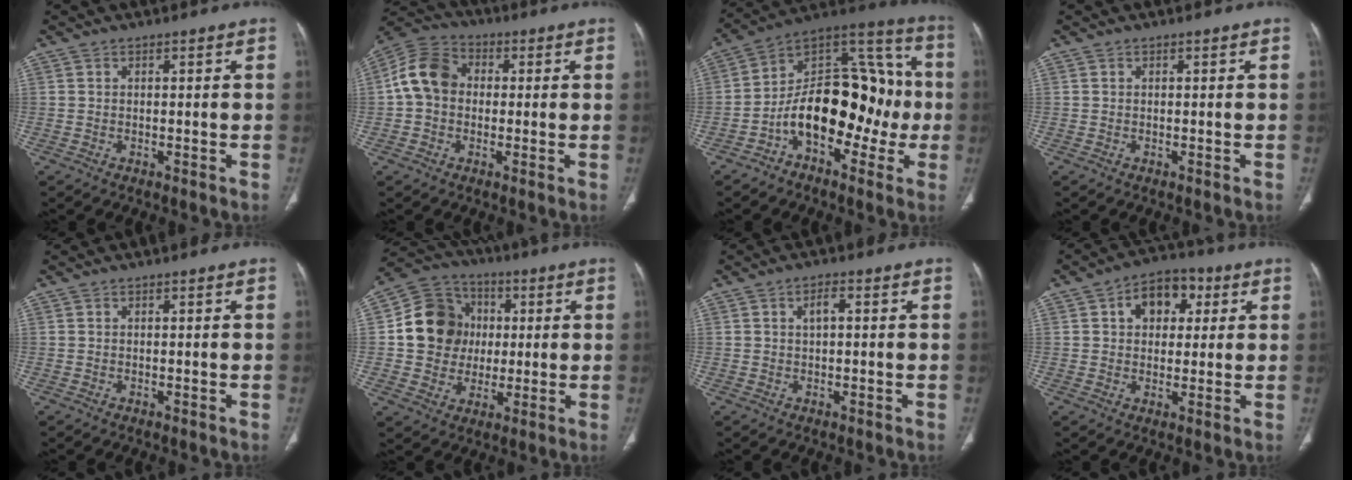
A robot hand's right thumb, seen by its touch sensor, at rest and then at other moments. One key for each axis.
{"total": 10.4, "fx": 0.4, "fy": 8.3, "fz": 6.3, "tx": -0.109, "ty": 0.030, "tz": -0.007}
{"total": 21.5, "fx": -4.2, "fy": 12.8, "fz": 16.7, "tx": -0.218, "ty": 0.079, "tz": -0.071}
{"total": 0.0}
{"total": 0.0}
{"total": 14.0, "fx": 1.3, "fy": 12.5, "fz": 6.1, "tx": -0.078, "ty": 0.016, "tz": 0.021}
{"total": 2.2, "fx": 0.4, "fy": 1.1, "fz": 1.9, "tx": -0.035, "ty": 0.007, "tz": 0.007}
{"total": 9.3, "fx": 2.9, "fy": 6.6, "fz": 5.8, "tx": -0.051, "ty": 0.007, "tz": 0.038}